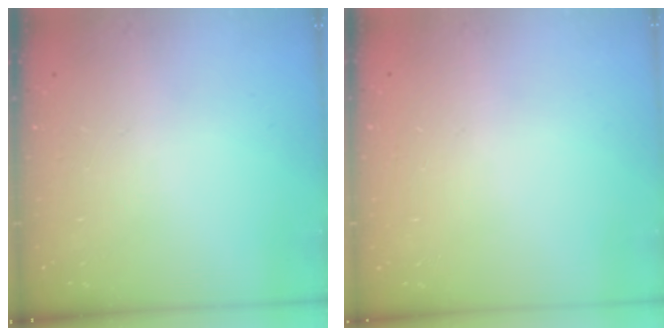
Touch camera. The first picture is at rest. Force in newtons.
{"total": 0.0}